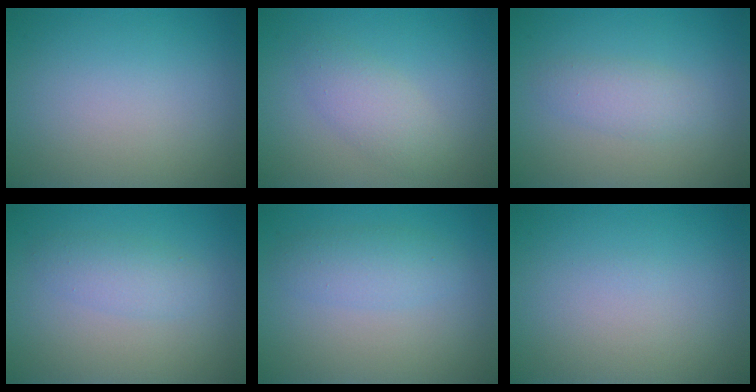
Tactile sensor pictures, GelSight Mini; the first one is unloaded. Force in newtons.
{"total": 2.7, "press": 2.7, "slide": 0.2}
{"total": 2.1, "press": 2.1, "slide": 0.1}
{"total": 2.2, "press": 2.2, "slide": 0.1}
{"total": 2.4, "press": 2.4, "slide": 0.0}
{"total": 0.0}